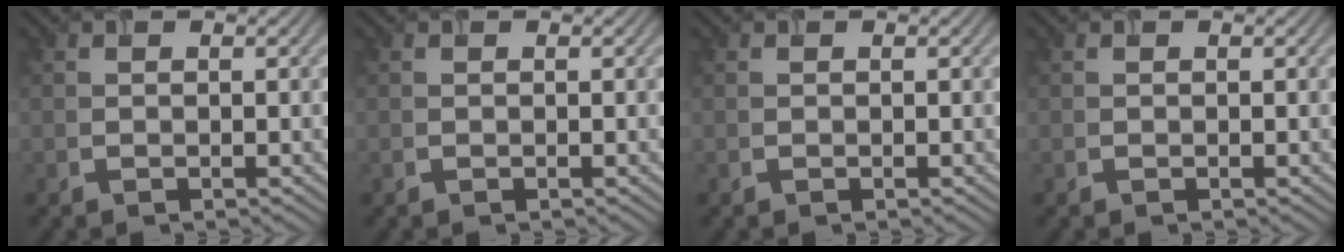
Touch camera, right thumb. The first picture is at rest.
{"total": 0.0}
{"total": 0.0}
{"total": 0.0}